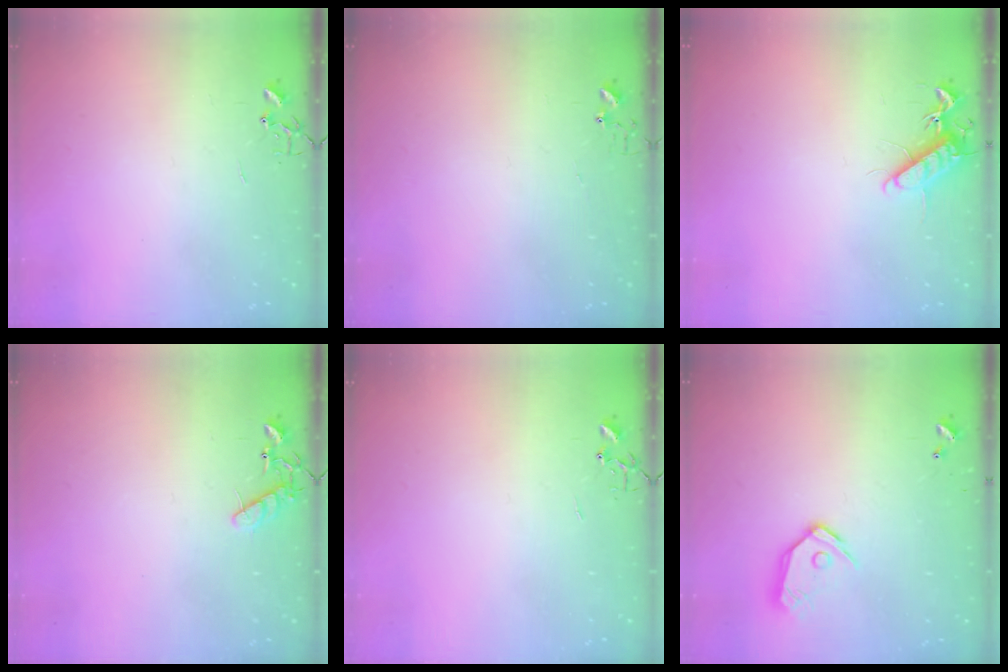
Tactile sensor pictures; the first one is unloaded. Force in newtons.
{"total": 3.6, "press": 3.6, "slide": 0.3}
{"total": 11.3, "press": 11.3, "slide": 0.7}
{"total": 8.1, "press": 8.1, "slide": 0.3}
{"total": 0.0}
{"total": 11.6, "press": 11.5, "slide": 1.2}